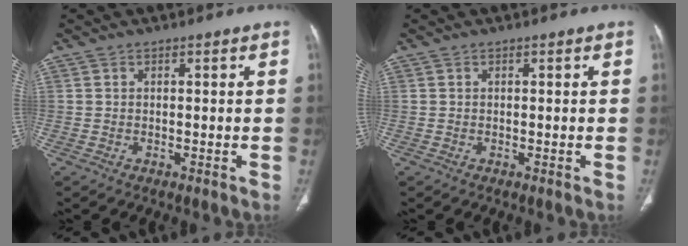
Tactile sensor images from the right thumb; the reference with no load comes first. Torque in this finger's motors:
{"motor_torque": [-0.04, 0.04, -0.18, 0.18, 0.00]}